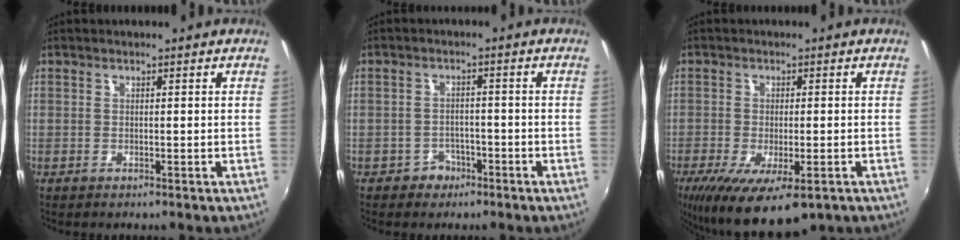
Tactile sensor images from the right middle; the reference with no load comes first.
{"total": 3.4, "force": [-2.2, 2.6, 0.2], "torque": [-0.008, 0.009, -0.032]}
{"total": 13.5, "force": [-7.6, 4.8, 10.0], "torque": [-0.194, -0.054, -0.115]}